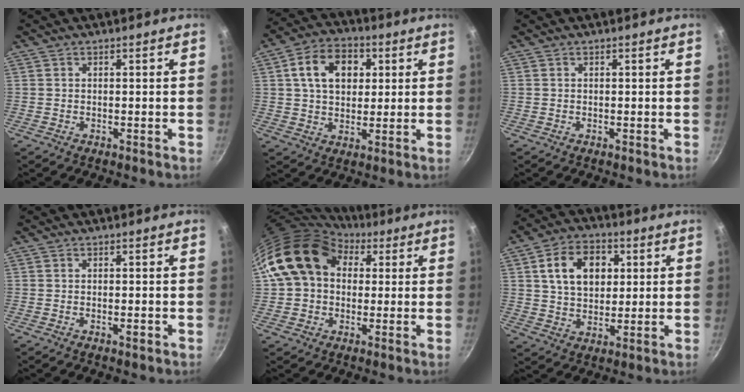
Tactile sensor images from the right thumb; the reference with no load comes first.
{"total": 12.0, "force": [3.2, 8.6, 7.7], "torque": [-0.107, 0.008, 0.044]}
{"total": 0.0}
{"total": 1.3, "force": [-0.5, 0.5, 1.1], "torque": [-0.019, 0.001, -0.009]}
{"total": 16.0, "force": [4.8, 12.3, 9.1], "torque": [-0.133, 0.026, 0.073]}
{"total": 12.5, "force": [3.2, 8.9, 8.2], "torque": [-0.108, 0.002, 0.049]}